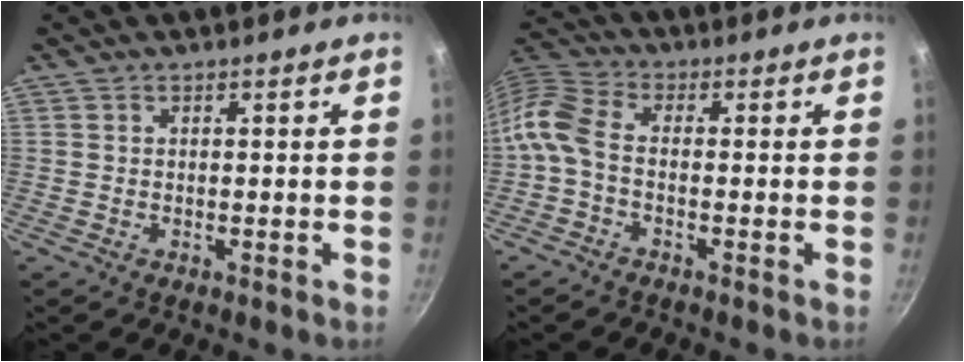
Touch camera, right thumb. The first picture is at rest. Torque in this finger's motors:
{"motor_torque": [-0.16, 0.44, 0.18, -0.18, 0.09]}